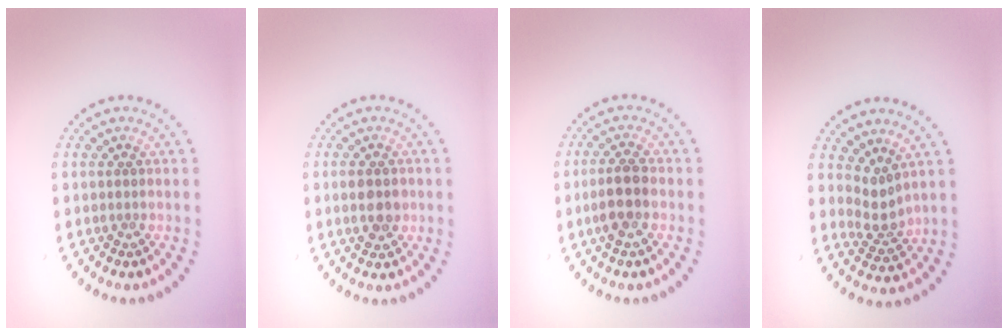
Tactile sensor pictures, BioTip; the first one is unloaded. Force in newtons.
{"total": 2.8, "press": 2.8, "slide": 0.1}
{"total": 2.9, "press": 2.8, "slide": 1.0}
{"total": 2.4, "press": 1.6, "slide": 1.8}